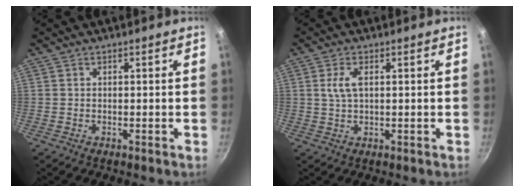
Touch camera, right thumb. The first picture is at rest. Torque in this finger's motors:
{"motor_torque": [0.01, -0.08, 0.64, -0.09, 0.02]}